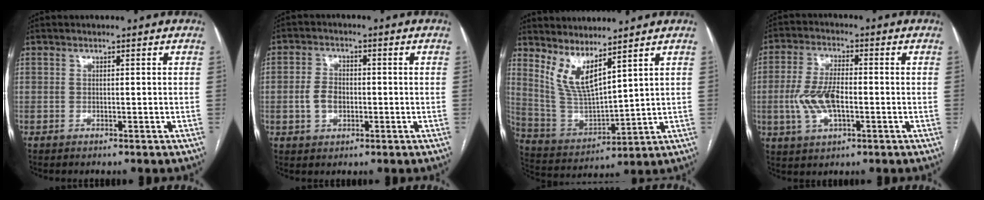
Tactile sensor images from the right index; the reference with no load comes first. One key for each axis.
{"total": 4.3, "fx": -0.8, "fy": 3.1, "fz": 2.9, "tx": -0.062, "ty": 0.009, "tz": -0.011}
{"total": 8.4, "fx": 6.0, "fy": 1.3, "fz": 5.8, "tx": -0.128, "ty": -0.018, "tz": 0.139}
{"total": 8.3, "fx": -1.5, "fy": 3.3, "fz": 7.5, "tx": -0.165, "ty": 0.005, "tz": -0.026}